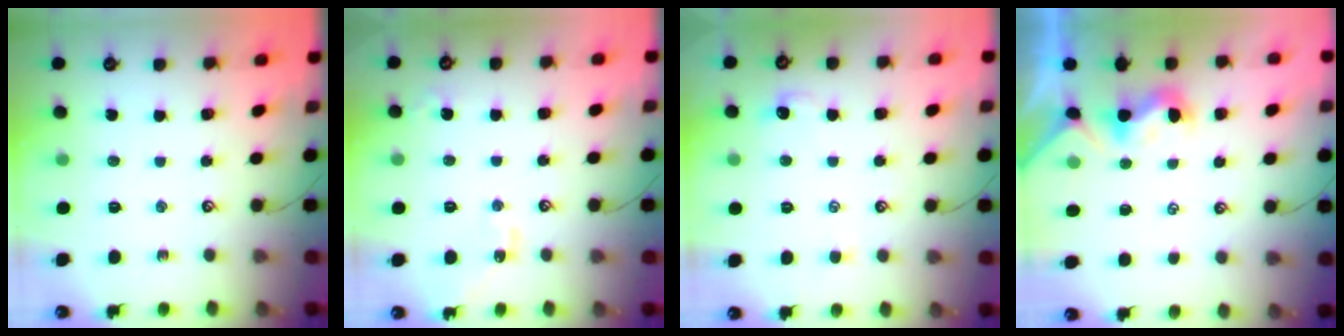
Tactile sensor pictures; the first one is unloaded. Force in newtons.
{"total": 6.8, "press": 6.8, "slide": 0.4}
{"total": 0.5, "press": 0.2, "slide": 0.5}
{"total": 1.0, "press": 0.8, "slide": 0.6}